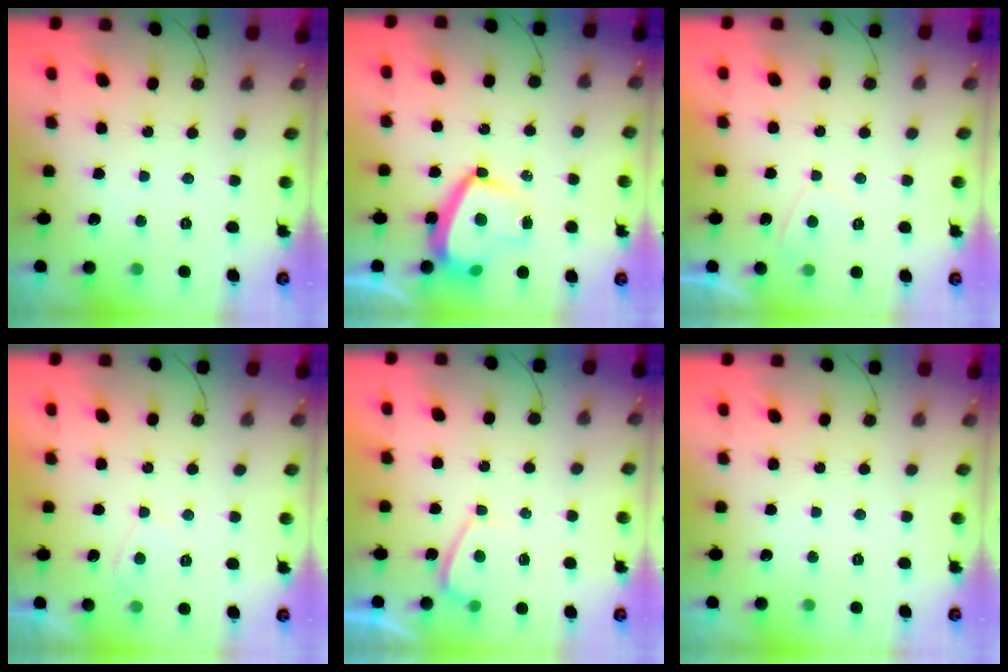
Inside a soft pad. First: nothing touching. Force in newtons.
{"total": 11.9, "press": 11.8, "slide": 0.9}
{"total": 1.2, "press": 1.1, "slide": 0.5}
{"total": 1.4, "press": 1.2, "slide": 0.6}
{"total": 2.0, "press": 1.9, "slide": 0.7}
{"total": 0.0}